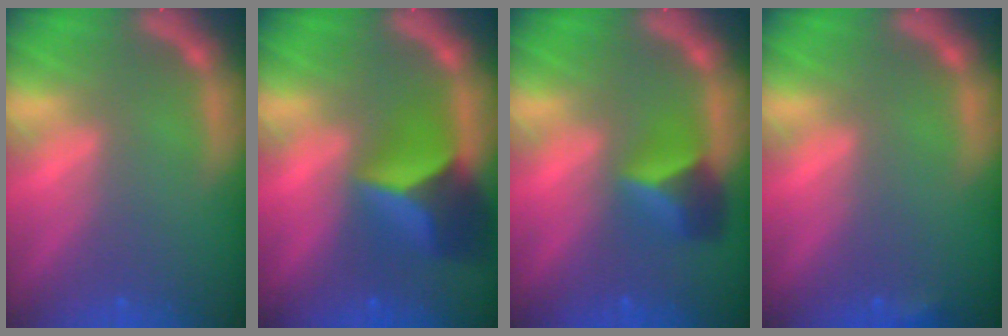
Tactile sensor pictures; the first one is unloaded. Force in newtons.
{"total": 6.9}
{"total": 4.0}
{"total": 0.9}